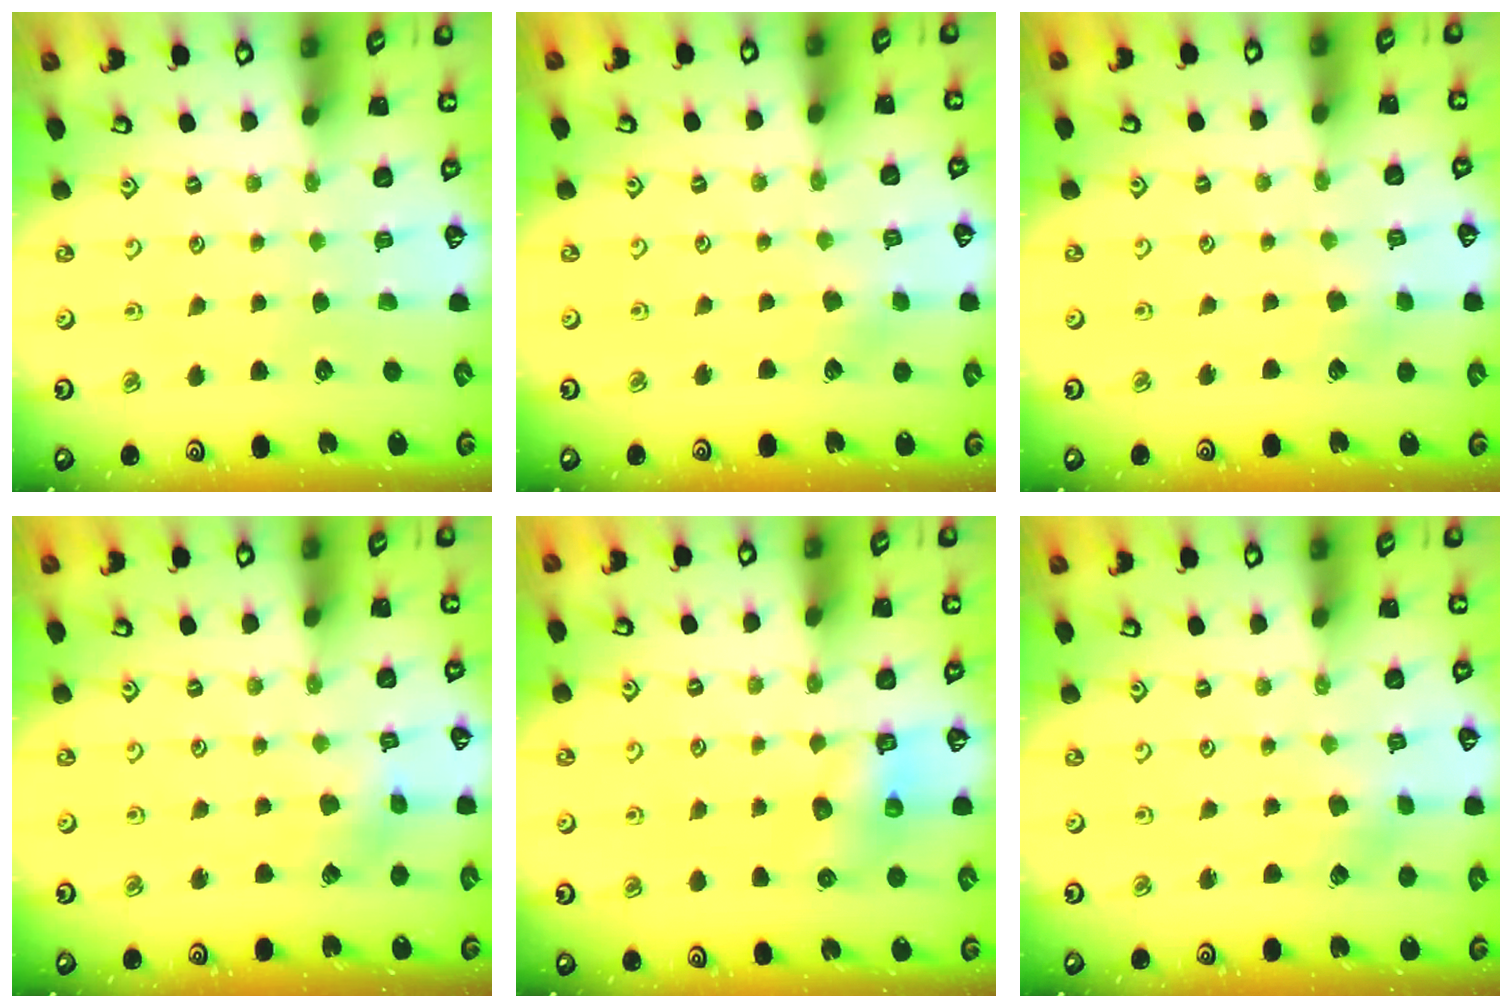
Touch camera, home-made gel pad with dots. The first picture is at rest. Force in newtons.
{"total": 2.9, "press": 2.9, "slide": 0.4}
{"total": 2.9, "press": 2.9, "slide": 0.4}
{"total": 2.3, "press": 2.3, "slide": 0.2}
{"total": 8.2, "press": 8.2, "slide": 0.2}
{"total": 2.3, "press": 2.3, "slide": 0.3}